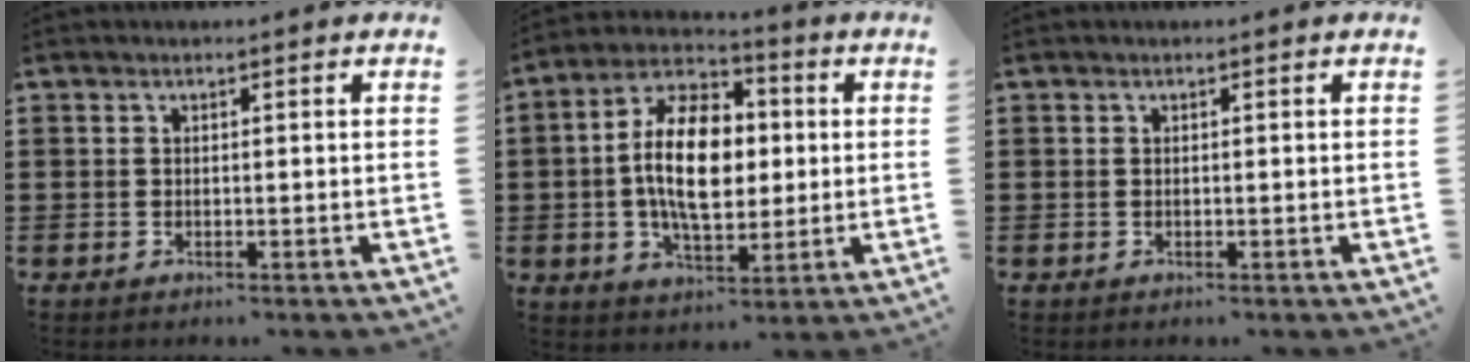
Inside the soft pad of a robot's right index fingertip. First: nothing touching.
{"total": 13.1, "force": [0.4, 7.3, 10.9], "torque": [-0.220, 0.005, 0.002]}
{"total": 0.0}